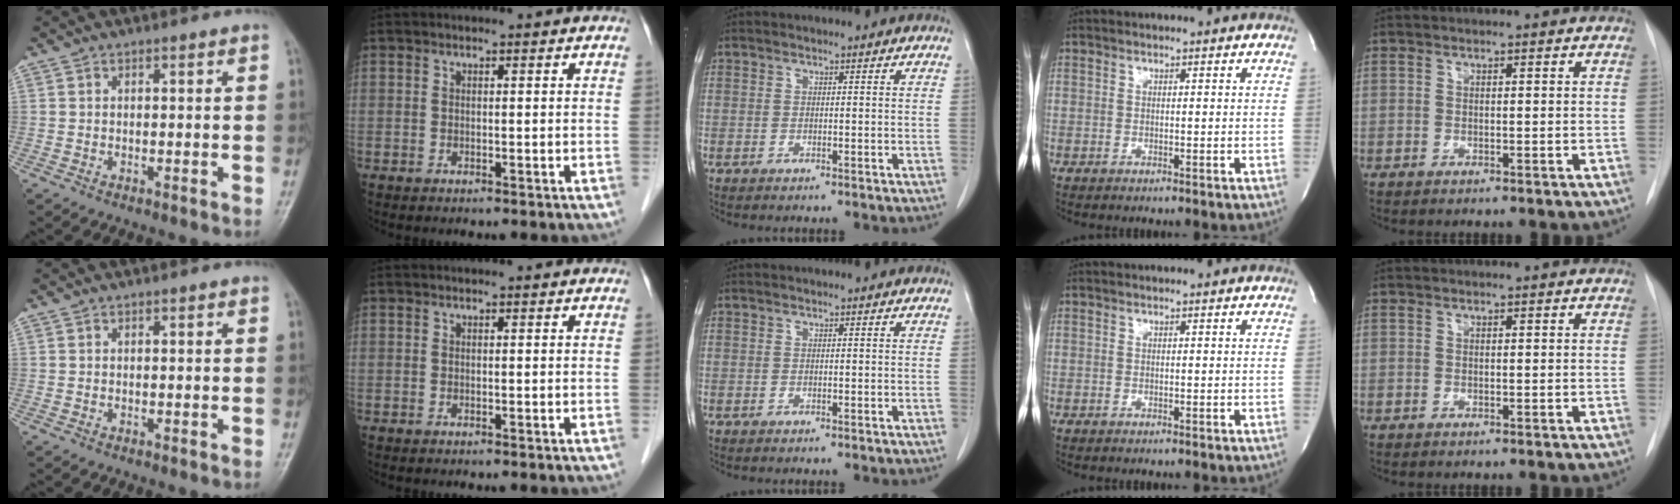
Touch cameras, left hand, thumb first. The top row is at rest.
{}